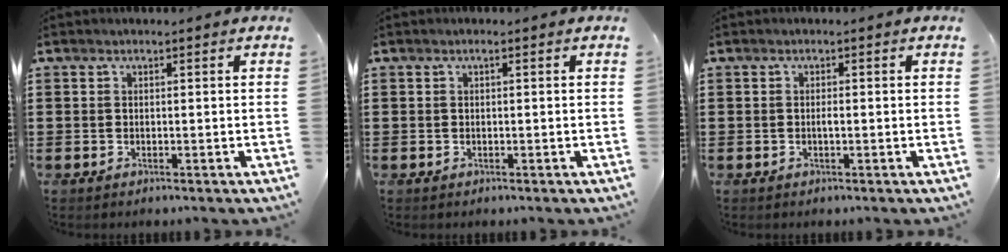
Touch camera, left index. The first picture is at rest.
{"total": 0.6, "force": [0.0, 0.0, 0.6], "torque": [-0.010, -0.002, 0.001]}
{"total": 0.9, "force": [-0.2, 0.2, 0.8], "torque": [-0.018, -0.002, -0.003]}